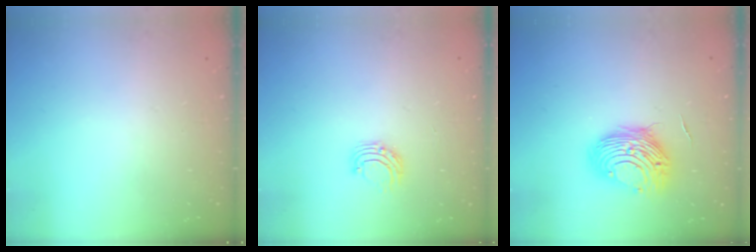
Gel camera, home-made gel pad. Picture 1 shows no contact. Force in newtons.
{"total": 5.4, "press": 5.4, "slide": 0.6}
{"total": 10.7, "press": 10.7, "slide": 0.8}